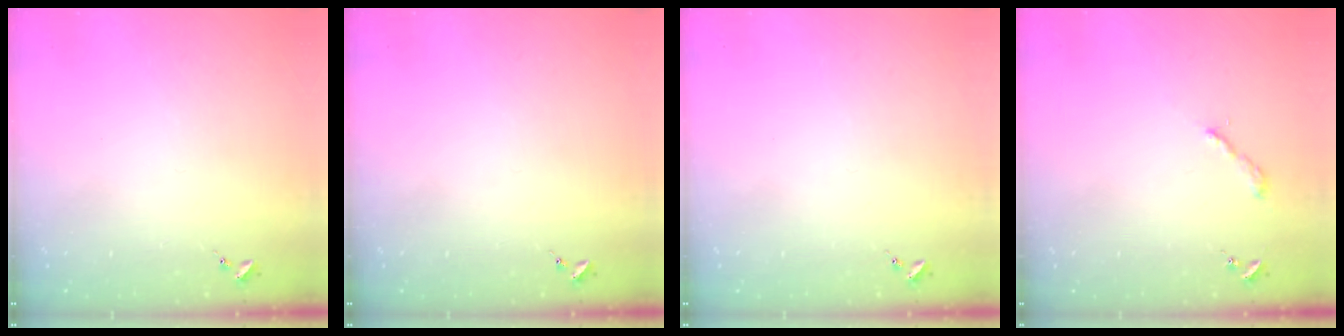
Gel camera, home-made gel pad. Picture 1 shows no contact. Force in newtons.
{"total": 0.0}
{"total": 0.0}
{"total": 2.2, "press": 2.2, "slide": 0.2}